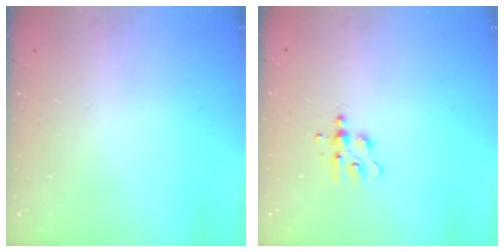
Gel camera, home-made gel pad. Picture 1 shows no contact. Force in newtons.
{"total": 5.3, "press": 5.2, "slide": 0.6}